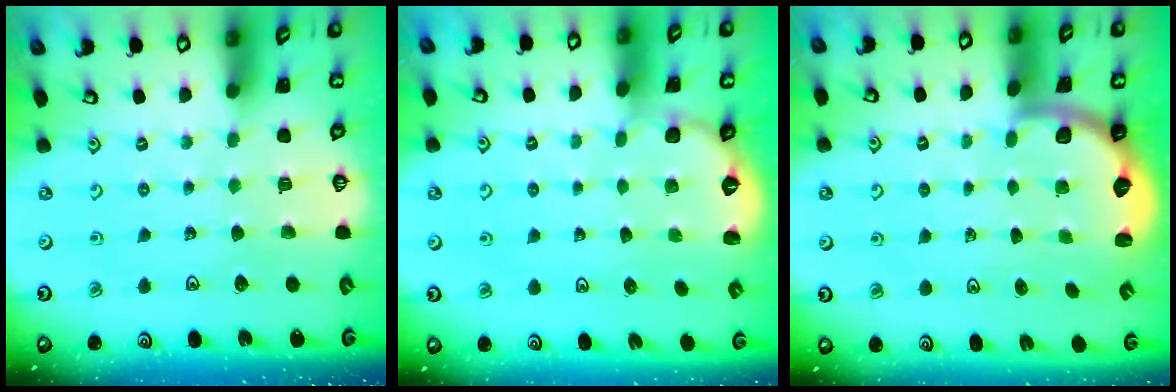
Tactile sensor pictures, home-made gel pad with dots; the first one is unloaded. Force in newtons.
{"total": 2.0, "press": 0.6, "slide": 1.9}
{"total": 2.5, "press": 2.1, "slide": 1.3}